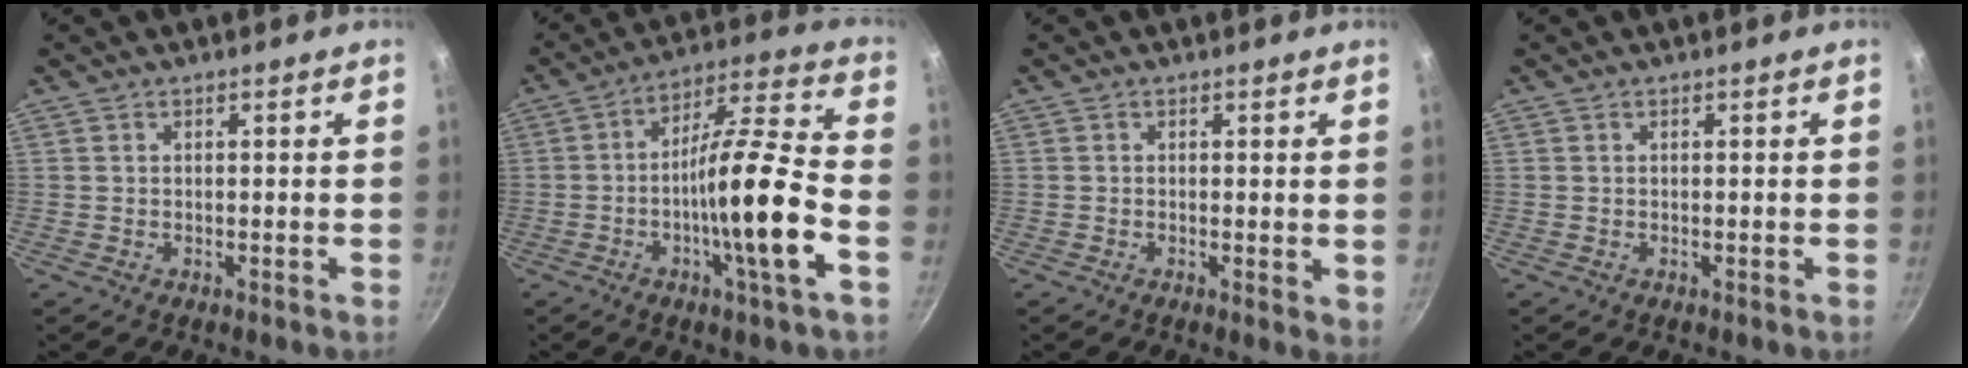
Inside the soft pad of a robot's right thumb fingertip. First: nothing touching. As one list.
[{"total": 16.8, "force": [-4.6, 1.8, 16.1], "torque": [-0.258, 0.037, -0.086]}, {"total": 2.5, "force": [0.1, 1.0, 2.3], "torque": [-0.027, -0.007, -0.001]}, {"total": 0.0}]